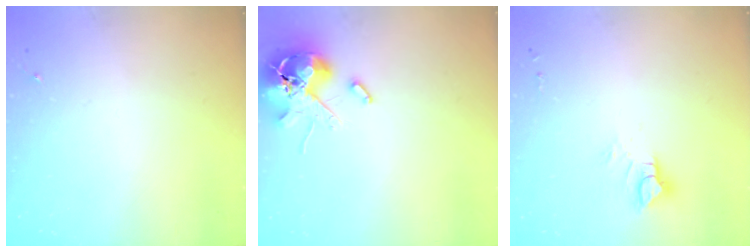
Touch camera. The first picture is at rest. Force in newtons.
{"total": 13.0, "press": 12.8, "slide": 2.1}
{"total": 6.3, "press": 6.3, "slide": 0.5}